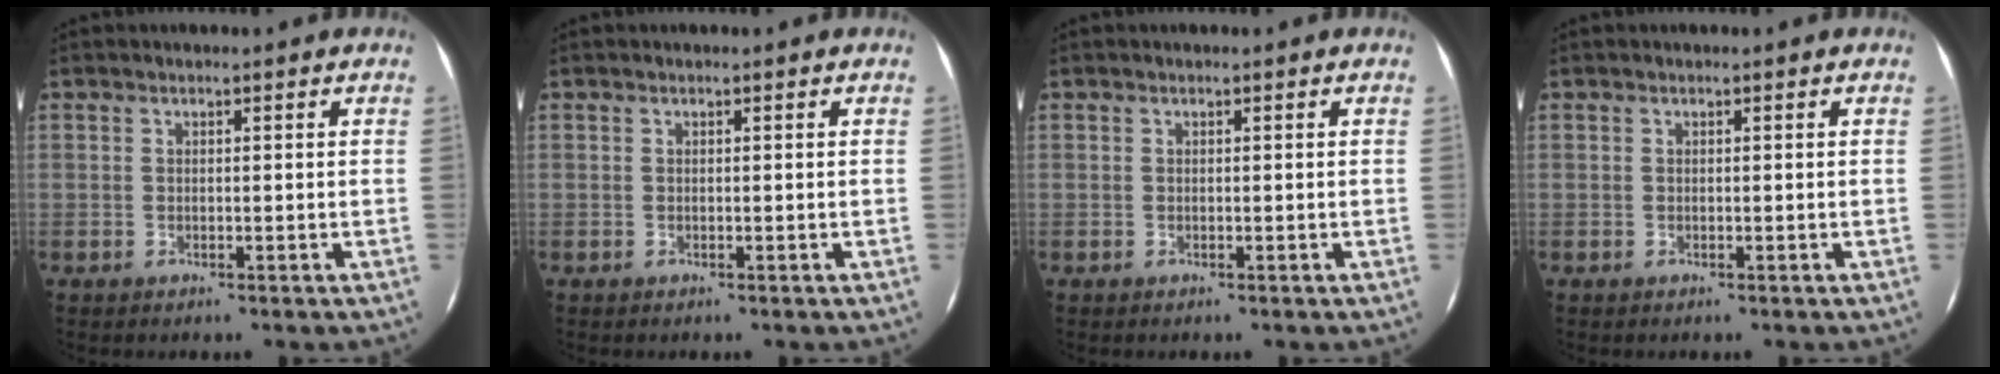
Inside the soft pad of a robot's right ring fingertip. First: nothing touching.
{"total": 0.0}
{"total": 0.0}
{"total": 0.0}